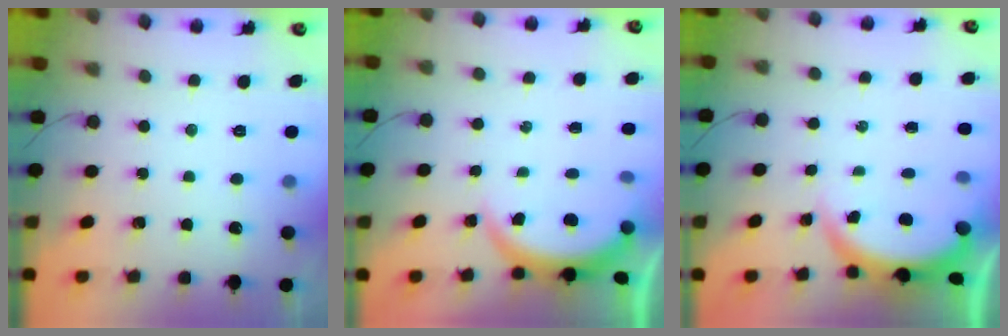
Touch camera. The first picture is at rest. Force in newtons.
{"total": 3.9, "press": 3.9, "slide": 0.1}
{"total": 4.0, "press": 4.0, "slide": 0.2}